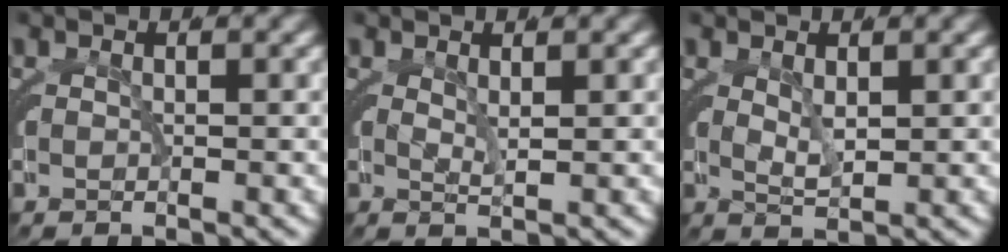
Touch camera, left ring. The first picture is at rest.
{"total": 1.4, "force": [1.0, -0.4, 0.9], "torque": [-0.021, -0.015, 0.029]}
{"total": 1.8, "force": [1.1, -0.2, 1.5], "torque": [-0.026, -0.014, 0.032]}